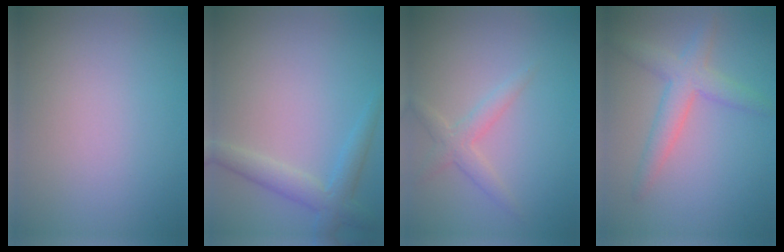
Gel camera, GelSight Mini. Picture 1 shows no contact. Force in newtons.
{"total": 3.0, "press": 3.0, "slide": 0.0}
{"total": 2.1, "press": 2.1, "slide": 0.1}
{"total": 3.5, "press": 3.4, "slide": 0.3}